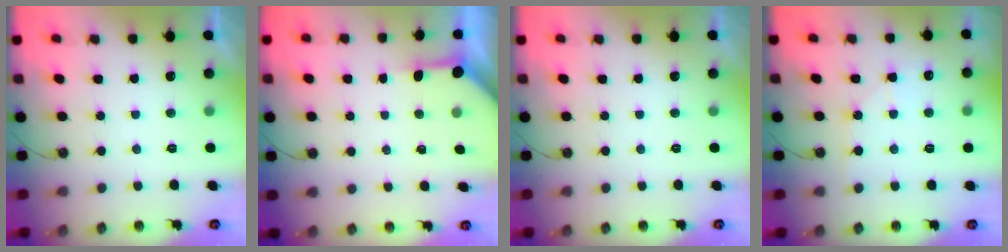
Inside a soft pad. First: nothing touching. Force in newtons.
{"total": 3.5, "press": 3.5, "slide": 0.5}
{"total": 0.0}
{"total": 5.6, "press": 5.5, "slide": 0.7}